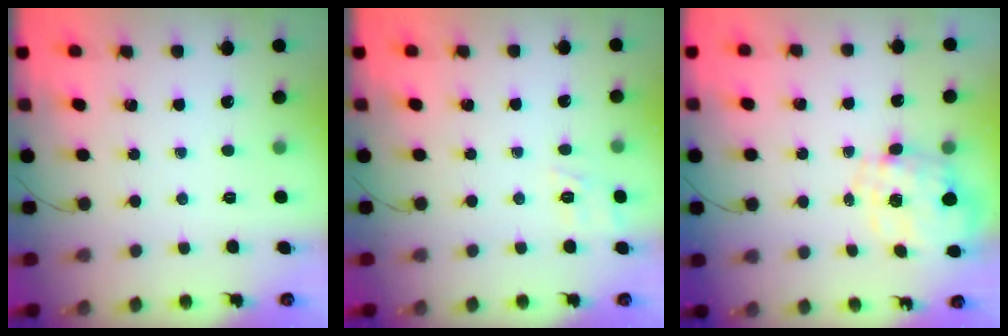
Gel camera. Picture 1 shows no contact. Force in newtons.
{"total": 3.6, "press": 3.2, "slide": 1.7}
{"total": 2.5, "press": 2.3, "slide": 0.9}